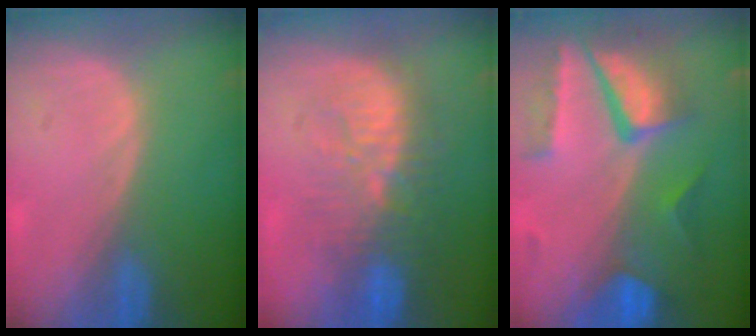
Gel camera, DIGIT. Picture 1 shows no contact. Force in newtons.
{"total": 9.5, "press": 9.1, "slide": 2.6}
{"total": 10.1, "press": 8.5, "slide": 5.5}